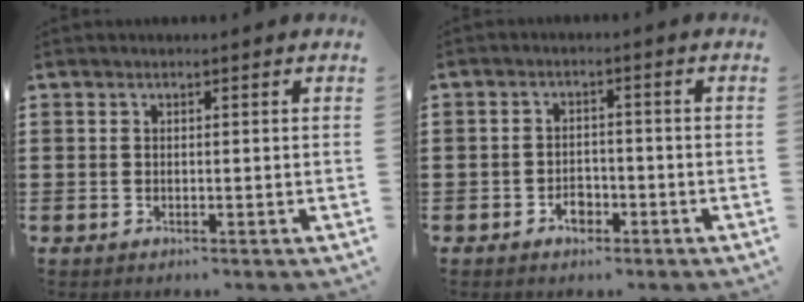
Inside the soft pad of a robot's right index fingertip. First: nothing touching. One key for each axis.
{"total": 2.6, "fx": -1.6, "fy": 1.7, "fz": 1.1, "tx": -0.023, "ty": 0.004, "tz": -0.032}